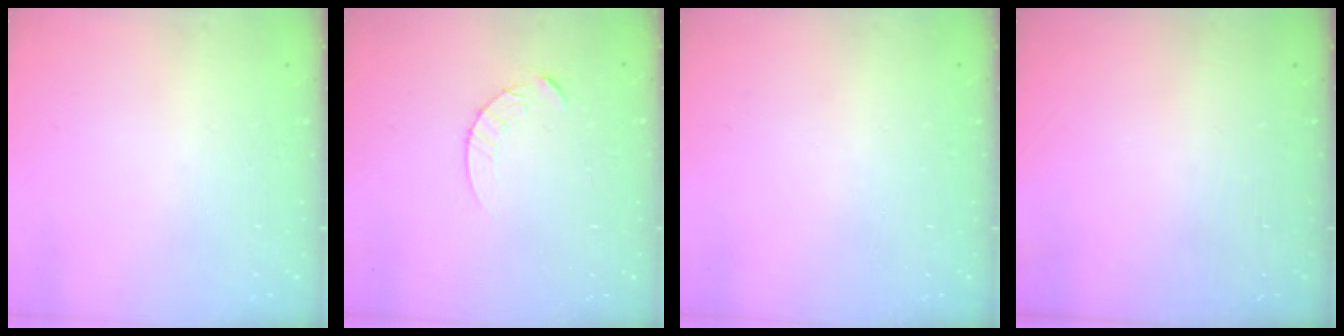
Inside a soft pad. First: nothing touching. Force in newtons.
{"total": 4.7, "press": 4.7, "slide": 0.5}
{"total": 0.0}
{"total": 0.0}